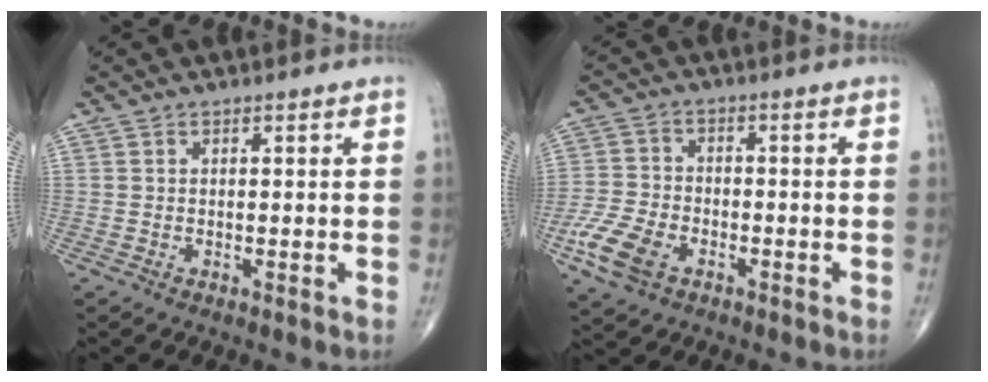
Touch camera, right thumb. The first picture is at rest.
{"total": 8.6, "force": [-4.1, 5.4, 5.3], "torque": [-0.112, 0.009, -0.080]}